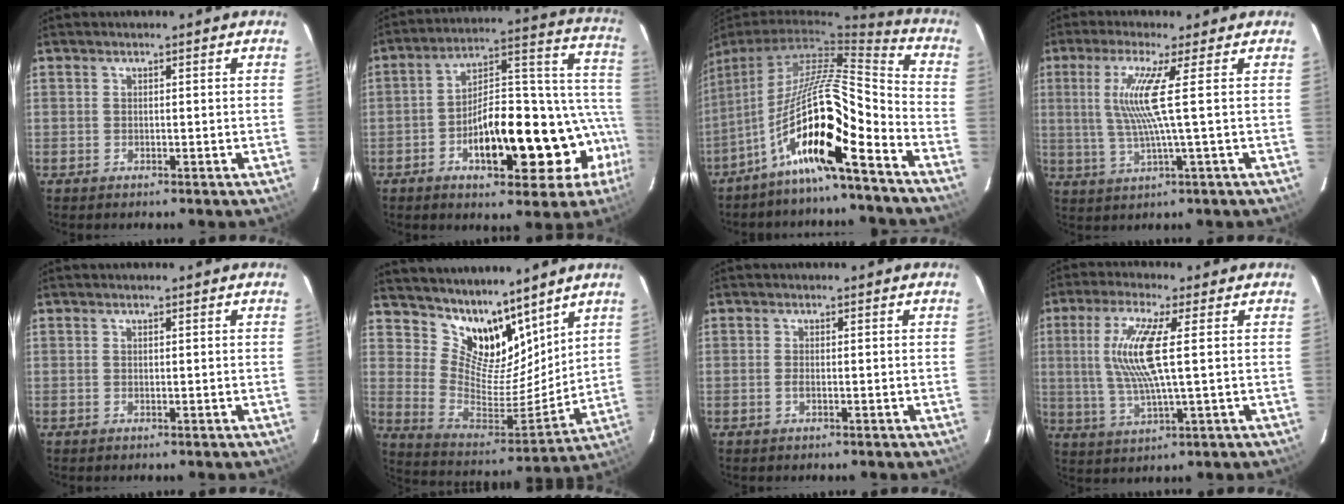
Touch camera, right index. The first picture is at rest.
{"total": 22.2, "force": [-9.3, 9.5, 17.8], "torque": [-0.226, 0.029, -0.134]}
{"total": 14.6, "force": [-8.8, 0.9, 11.6], "torque": [-0.188, -0.014, -0.167]}
{"total": 7.8, "force": [1.3, -1.6, 7.5], "torque": [-0.145, -0.008, 0.034]}
{"total": 0.0}
{"total": 14.9, "force": [11.8, 7.1, 5.7], "torque": [-0.118, -0.015, 0.223]}
{"total": 0.8, "force": [-0.3, 0.2, 0.8], "torque": [-0.017, 0.000, -0.006]}
{"total": 10.9, "force": [1.7, 1.1, 10.7], "torque": [-0.213, -0.002, 0.038]}